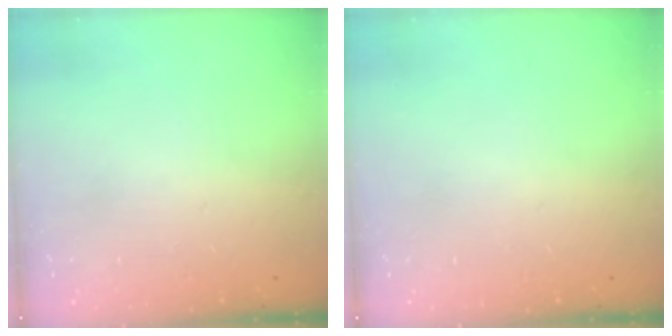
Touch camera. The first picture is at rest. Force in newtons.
{"total": 0.0}